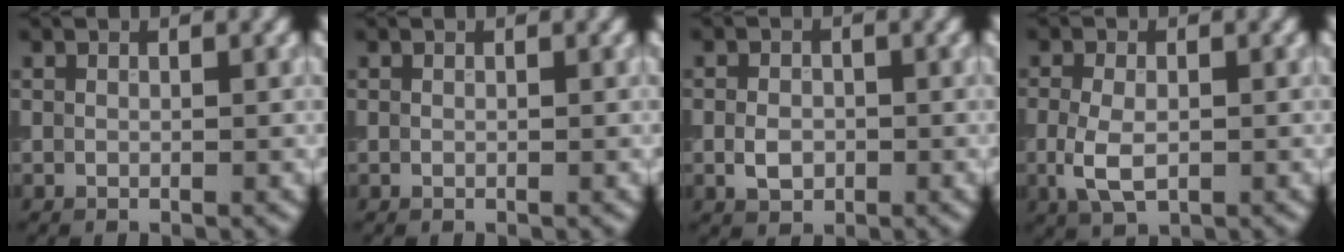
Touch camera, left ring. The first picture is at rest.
{"total": 0.0}
{"total": 2.2, "force": [-0.5, 1.7, 1.4], "torque": [-0.025, -0.002, -0.014]}
{"total": 3.6, "force": [-0.7, 2.1, 2.9], "torque": [-0.069, -0.005, -0.013]}